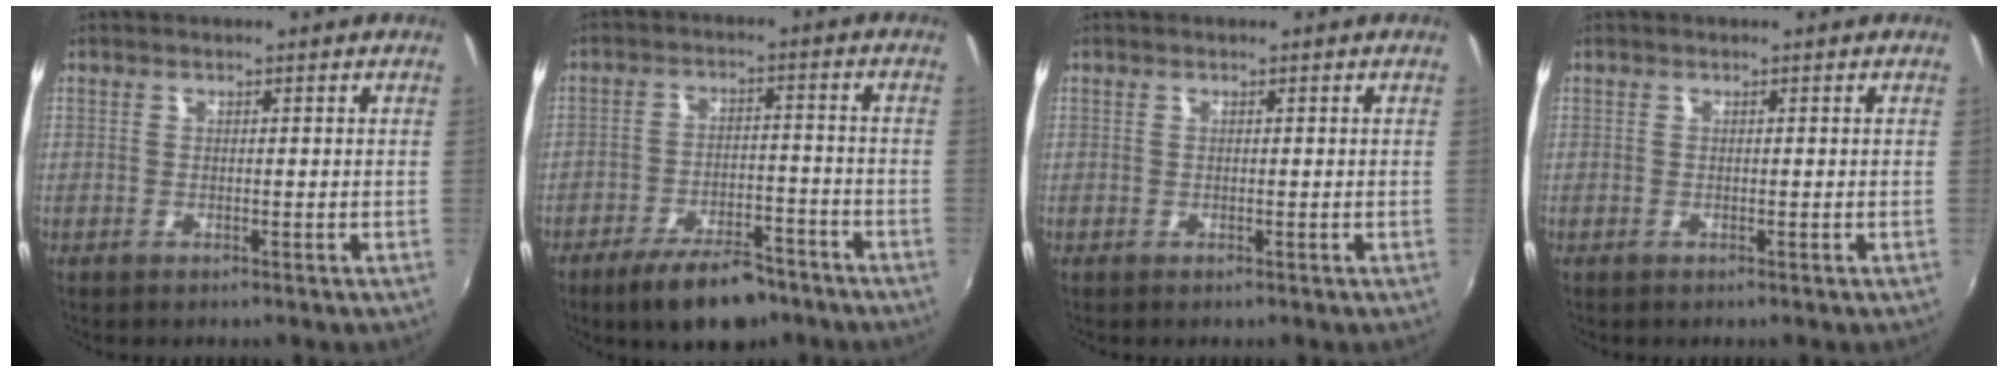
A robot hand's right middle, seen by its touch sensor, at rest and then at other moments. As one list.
[{"total": 11.2, "force": [-8.3, 4.1, 6.2], "torque": [-0.123, 0.000, -0.128]}, {"total": 0.0}, {"total": 0.0}]